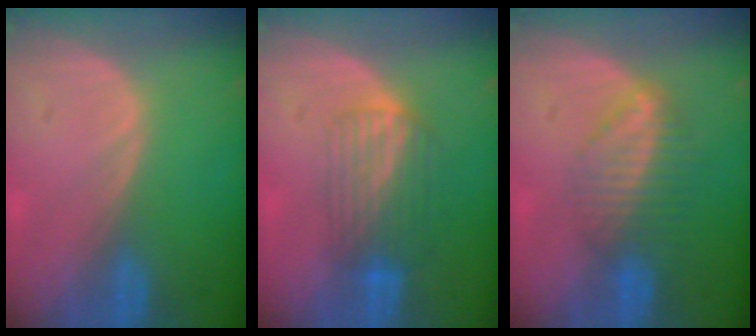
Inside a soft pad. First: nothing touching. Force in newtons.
{"total": 6.8, "press": 5.9, "slide": 3.4}
{"total": 7.0, "press": 6.0, "slide": 3.6}